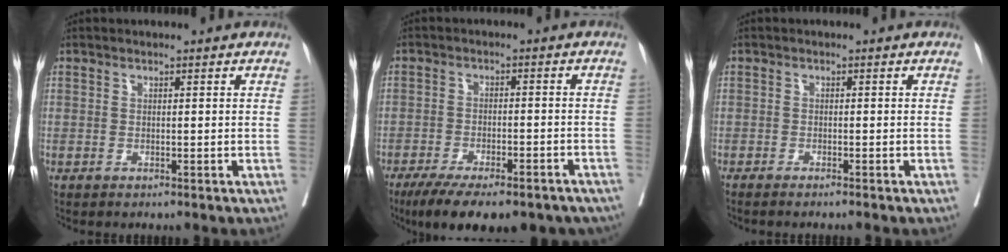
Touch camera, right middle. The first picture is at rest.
{"total": 18.1, "force": [-14.0, 5.5, 10.0], "torque": [-0.146, -0.014, -0.190]}
{"total": 4.7, "force": [-4.1, -0.5, 2.3], "torque": [-0.014, -0.002, -0.055]}